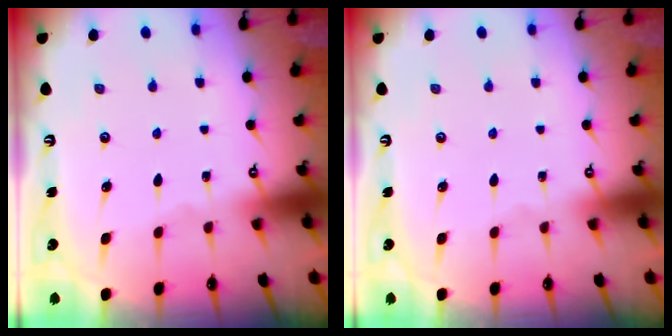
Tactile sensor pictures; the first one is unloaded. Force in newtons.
{"total": 0.0}